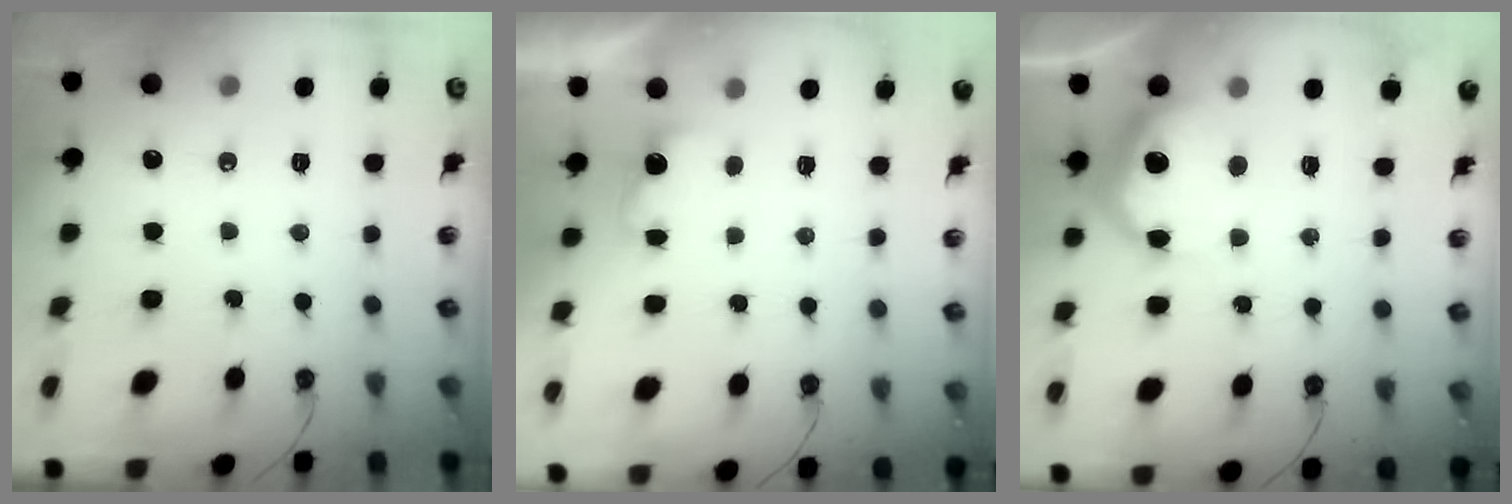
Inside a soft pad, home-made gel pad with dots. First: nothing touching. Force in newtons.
{"total": 2.8, "press": 2.6, "slide": 0.9}
{"total": 13.1, "press": 13.1, "slide": 0.8}